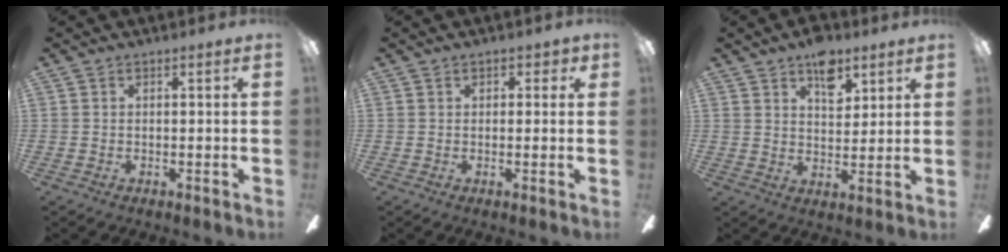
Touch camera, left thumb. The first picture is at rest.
{"total": 1.8, "force": [0.8, 1.3, 1.0], "torque": [-0.003, -0.001, 0.011]}
{"total": 8.9, "force": [5.5, 4.9, 5.0], "torque": [-0.053, -0.024, 0.093]}